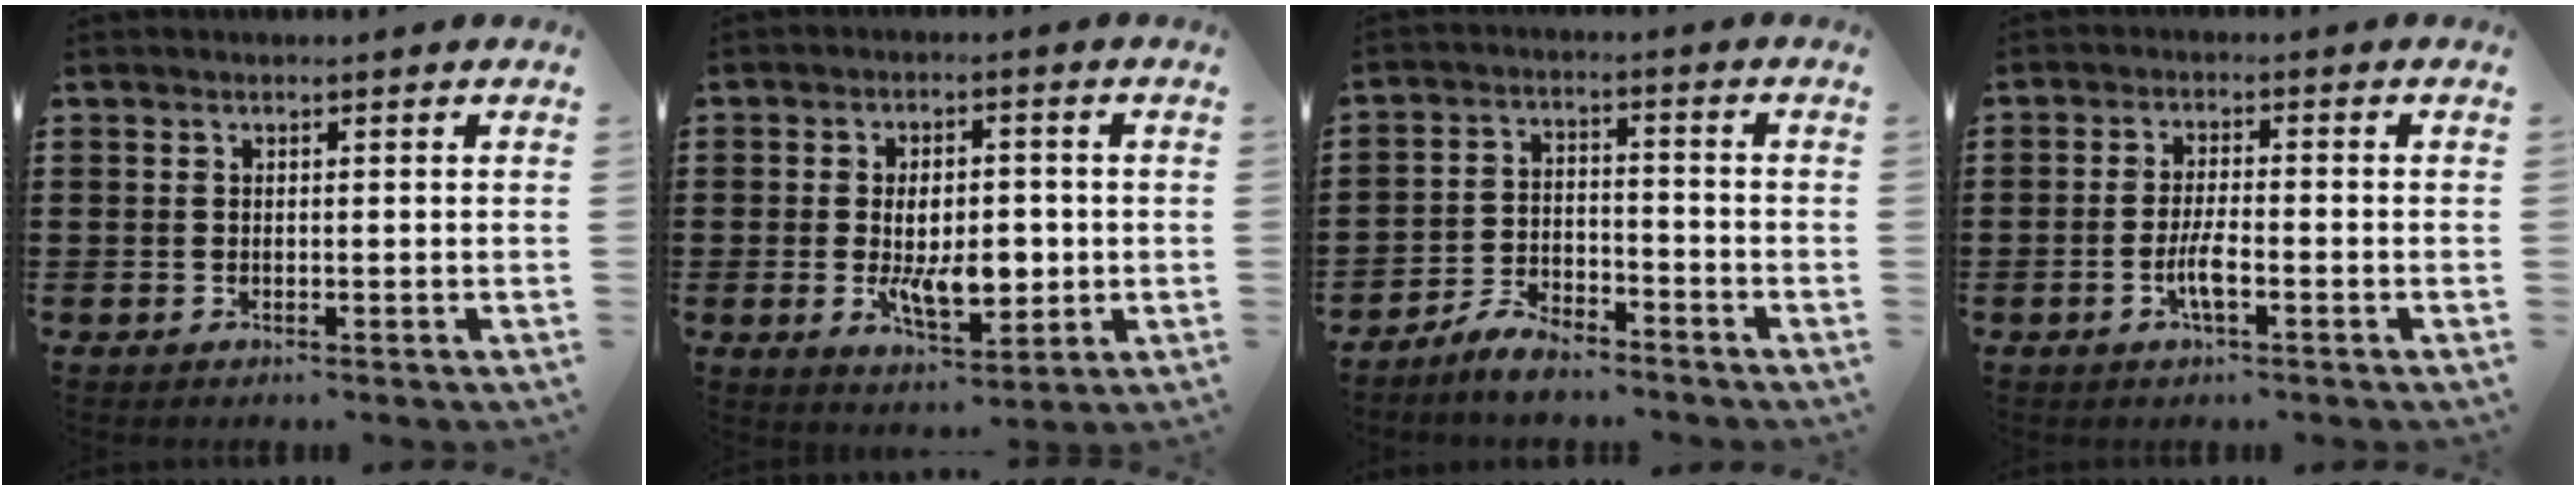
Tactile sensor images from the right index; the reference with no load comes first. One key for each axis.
{"total": 8.2, "fx": -0.8, "fy": 4.3, "fz": 6.9, "tx": -0.118, "ty": -0.005, "tz": -0.021}
{"total": 4.9, "fx": -4.5, "fy": 1.4, "fz": 1.2, "tx": -0.027, "ty": 0.015, "tz": -0.091}
{"total": 4.0, "fx": -1.5, "fy": 1.0, "fz": 3.6, "tx": -0.082, "ty": -0.004, "tz": -0.033}